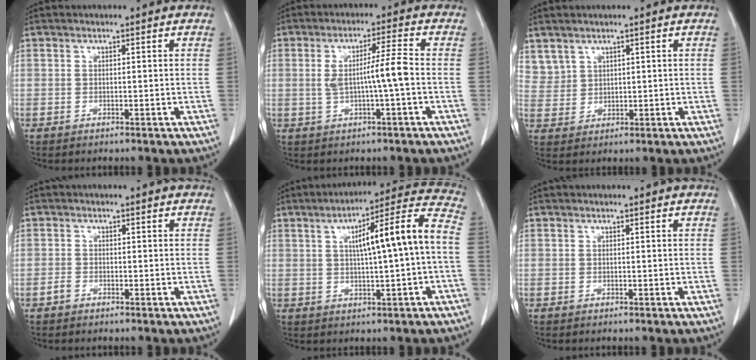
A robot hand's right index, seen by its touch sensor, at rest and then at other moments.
{"total": 5.9, "force": [-0.5, -0.4, 5.9], "torque": [-0.107, 0.007, -0.007]}
{"total": 4.2, "force": [3.1, 2.8, 0.5], "torque": [-0.014, 0.005, 0.073]}
{"total": 1.1, "force": [-0.7, 0.9, 0.2], "torque": [-0.006, 0.003, -0.015]}
{"total": 12.7, "force": [0.7, 0.4, 12.7], "torque": [-0.186, 0.029, 0.010]}
{"total": 0.0}